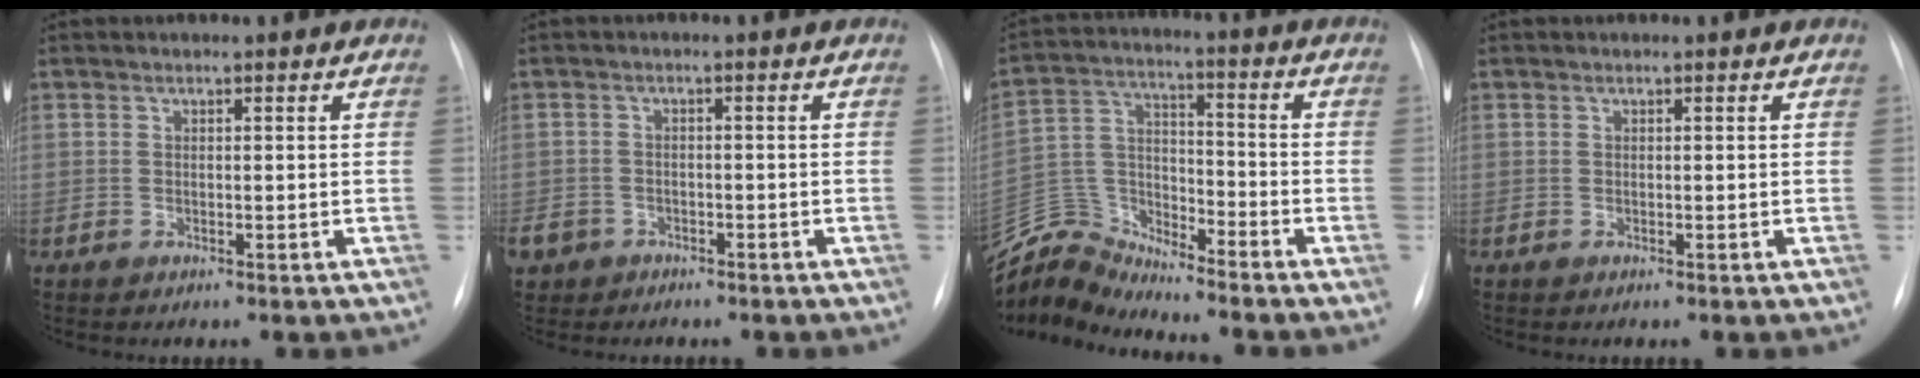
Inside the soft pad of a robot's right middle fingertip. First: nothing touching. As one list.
[{"total": 6.7, "force": [-4.1, 5.1, 1.3], "torque": [-0.047, 0.000, -0.067]}, {"total": 9.1, "force": [-8.9, 0.1, -1.5], "torque": [0.018, 0.041, -0.176]}, {"total": 0.0}]